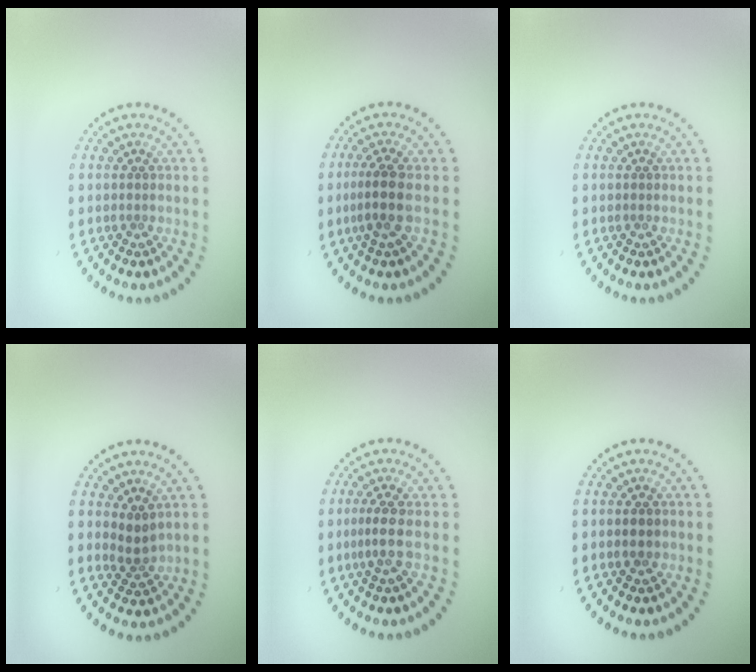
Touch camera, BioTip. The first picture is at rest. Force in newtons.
{"total": 2.6, "press": 2.1, "slide": 1.5}
{"total": 0.0}
{"total": 2.0, "press": 1.4, "slide": 1.4}
{"total": 1.9, "press": 1.3, "slide": 1.3}
{"total": 0.7, "press": 0.7, "slide": 0.2}